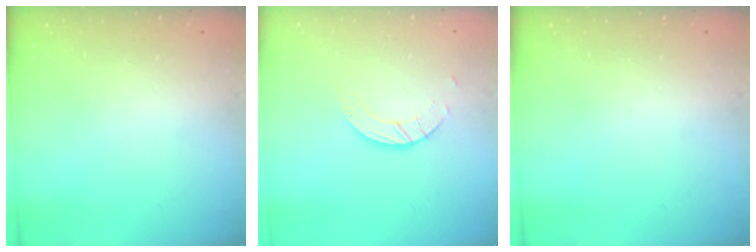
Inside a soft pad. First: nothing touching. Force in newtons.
{"total": 3.6, "press": 3.6, "slide": 0.2}
{"total": 0.0}